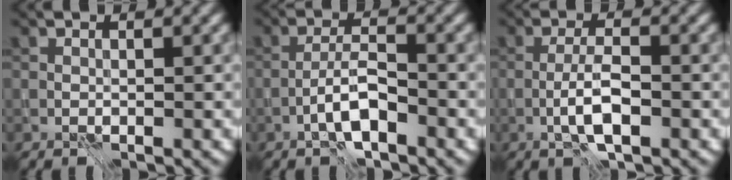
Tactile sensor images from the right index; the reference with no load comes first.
{"total": 3.2, "force": [-2.0, 0.6, 2.4], "torque": [-0.043, 0.009, -0.042]}
{"total": 3.2, "force": [-1.5, 0.6, 2.7], "torque": [-0.053, 0.003, -0.031]}